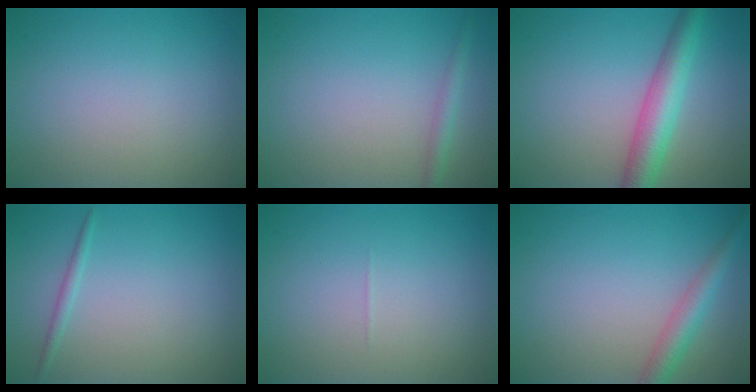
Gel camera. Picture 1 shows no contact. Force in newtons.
{"total": 1.4, "press": 1.4, "slide": 0.0}
{"total": 4.8, "press": 4.8, "slide": 0.2}
{"total": 0.9, "press": 0.9, "slide": 0.0}
{"total": 0.0}
{"total": 2.9, "press": 2.9, "slide": 0.0}